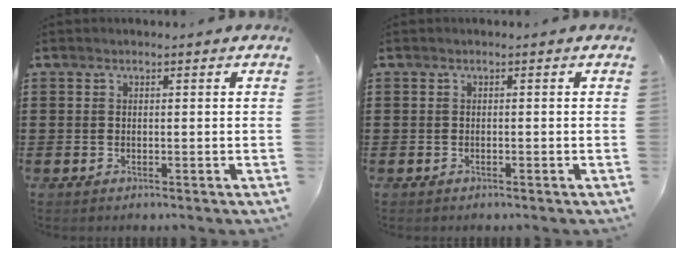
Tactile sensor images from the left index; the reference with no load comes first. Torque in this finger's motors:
{"motor_torque": [0.04, 0.03, 0.03, 0.01]}